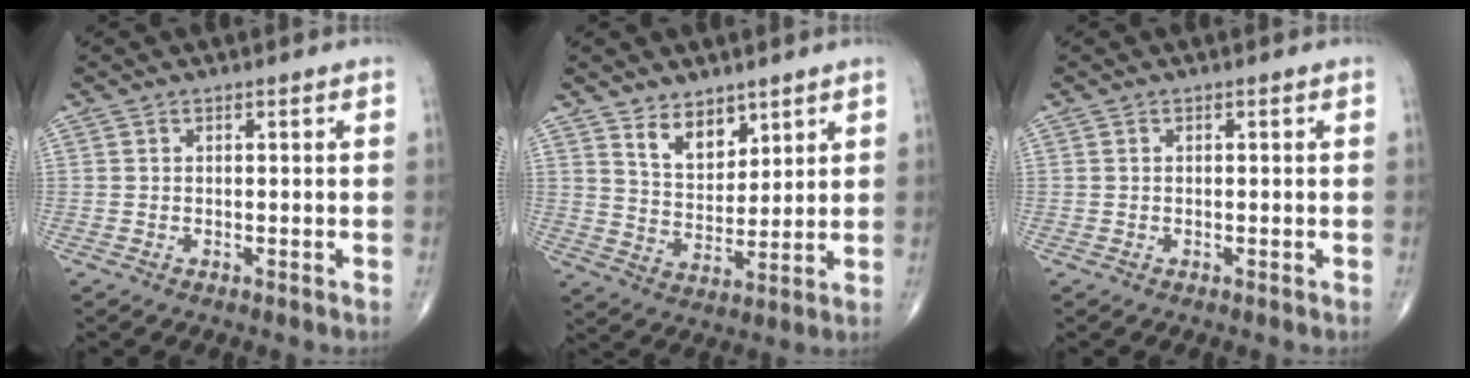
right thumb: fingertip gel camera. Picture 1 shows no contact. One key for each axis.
{"total": 7.7, "fx": 5.2, "fy": 4.4, "fz": 3.6, "tx": -0.036, "ty": -0.044, "tz": 0.101}
{"total": 0.0}